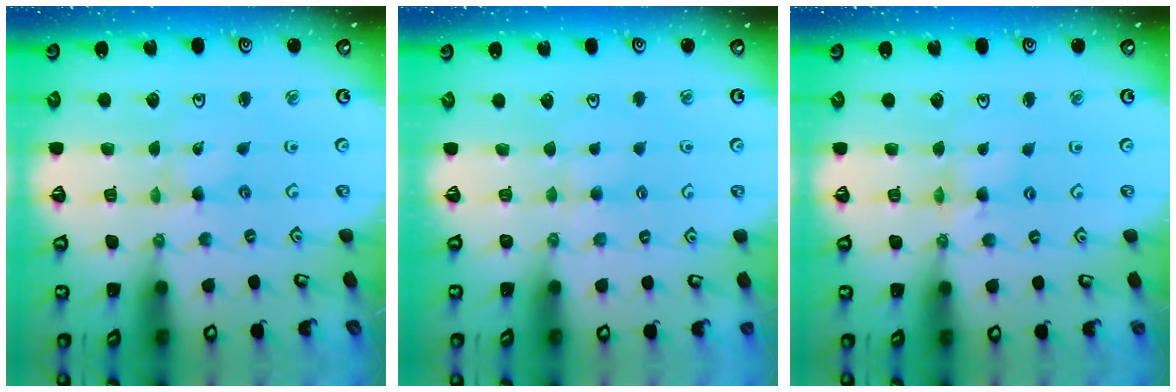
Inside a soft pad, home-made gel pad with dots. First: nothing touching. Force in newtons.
{"total": 2.3, "press": 2.2, "slide": 0.5}
{"total": 2.4, "press": 2.4, "slide": 0.3}